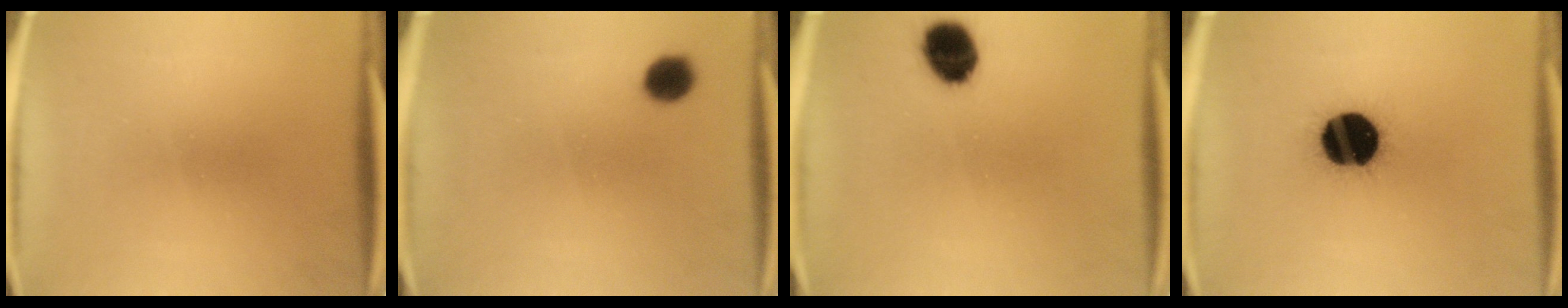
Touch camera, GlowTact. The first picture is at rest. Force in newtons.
{"total": 4.4}
{"total": 9.1}
{"total": 19.7}